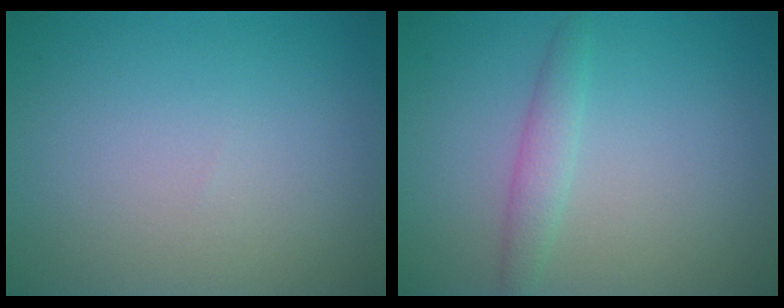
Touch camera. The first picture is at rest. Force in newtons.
{"total": 1.8, "press": 1.8, "slide": 0.1}